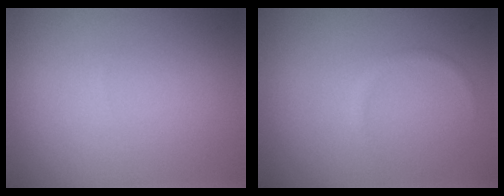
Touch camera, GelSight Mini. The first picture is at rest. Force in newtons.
{"total": 0.7, "press": 0.7, "slide": 0.1}